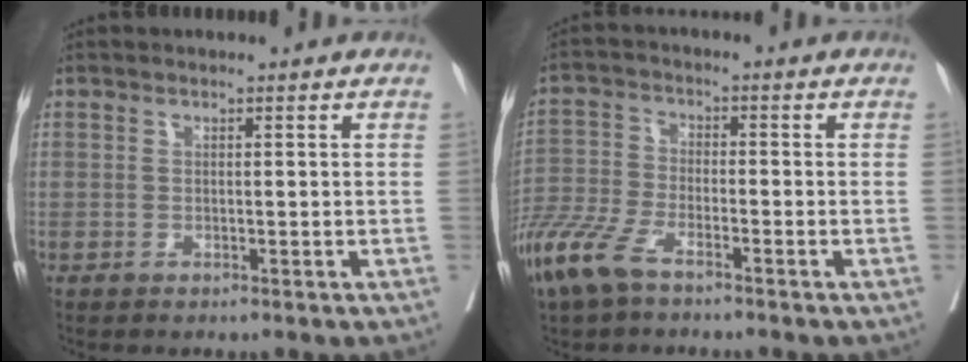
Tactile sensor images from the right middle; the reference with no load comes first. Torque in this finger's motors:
{"motor_torque": [1.16, -0.98, 0.57, 0.17]}